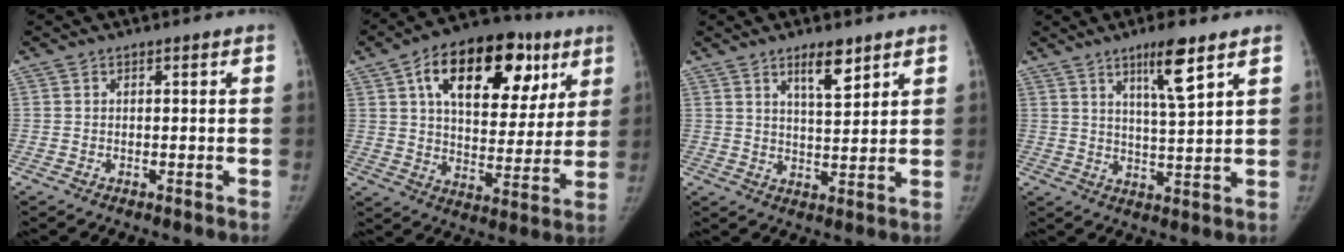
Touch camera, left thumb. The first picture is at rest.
{"total": 24.4, "force": [10.6, 13.5, 17.3], "torque": [-0.221, 0.006, 0.165]}
{"total": 6.1, "force": [4.0, 1.8, 4.2], "torque": [-0.055, -0.032, 0.068]}
{"total": 8.1, "force": [4.9, 0.8, 6.5], "torque": [-0.109, -0.033, 0.087]}